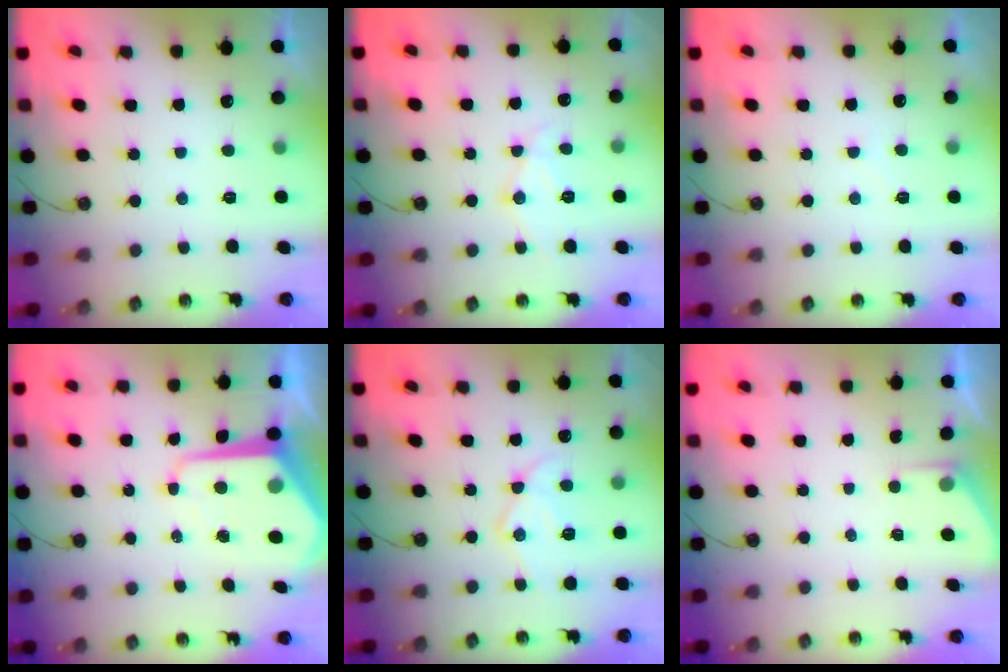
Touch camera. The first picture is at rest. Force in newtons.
{"total": 9.6, "press": 9.6, "slide": 0.8}
{"total": 3.5, "press": 3.5, "slide": 0.5}
{"total": 10.6, "press": 10.6, "slide": 0.9}
{"total": 12.7, "press": 12.7, "slide": 1.2}
{"total": 2.3, "press": 2.3, "slide": 0.3}